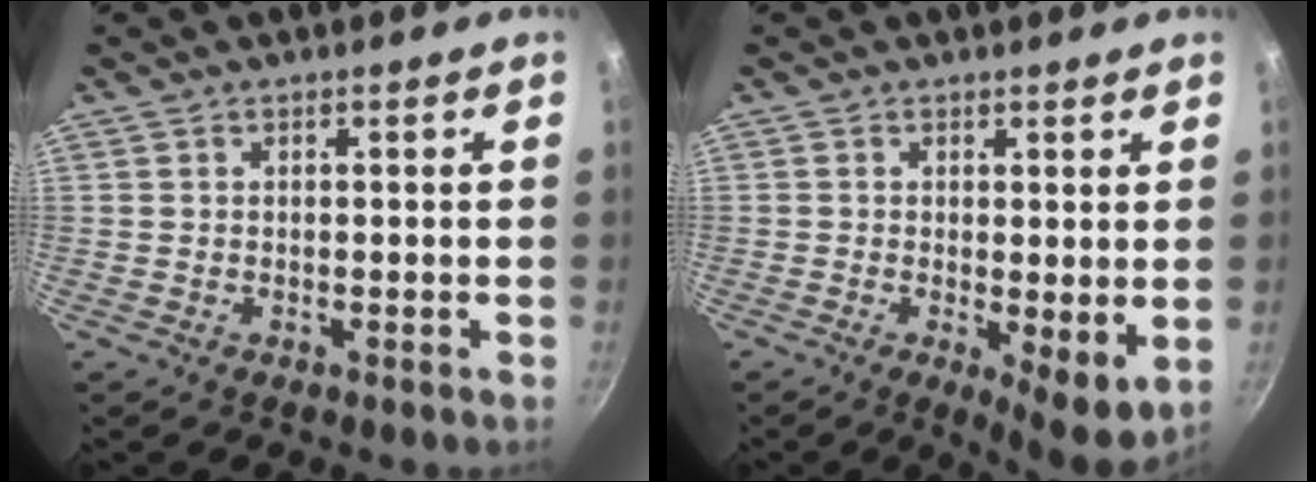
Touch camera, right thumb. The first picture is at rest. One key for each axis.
{"total": 7.0, "fx": -0.2, "fy": 2.4, "fz": 6.6, "tx": -0.087, "ty": -0.024, "tz": 0.001}